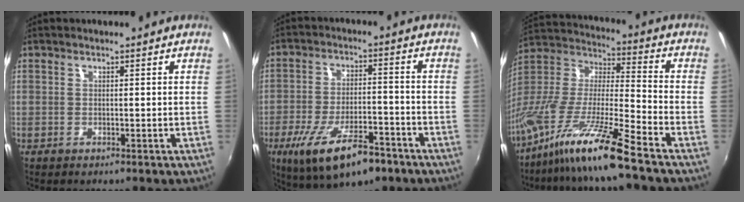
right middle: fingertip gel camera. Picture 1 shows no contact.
{"total": 15.1, "force": [-9.0, 5.2, 10.9], "torque": [-0.215, -0.031, -0.147]}
{"total": 19.3, "force": [-14.2, -0.4, 13.1], "torque": [-0.244, -0.037, -0.273]}